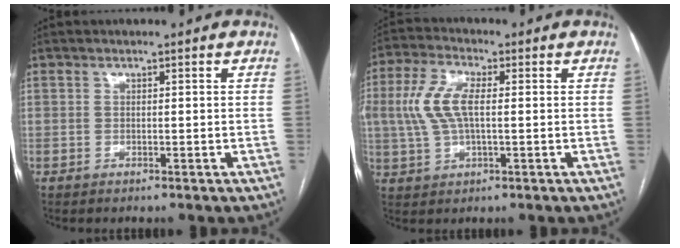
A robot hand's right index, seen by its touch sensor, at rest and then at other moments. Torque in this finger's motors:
{"motor_torque": [0.96, 0.10, 0.53, 0.21]}